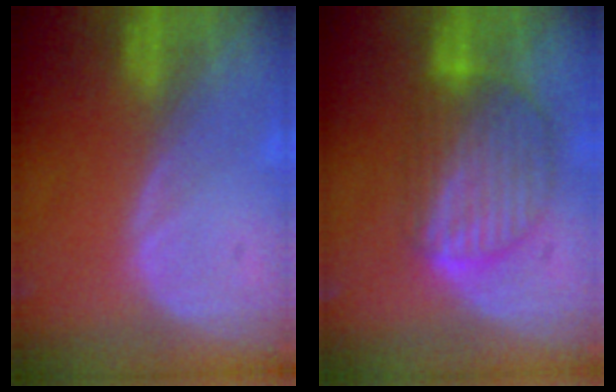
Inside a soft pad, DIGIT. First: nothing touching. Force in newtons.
{"total": 8.9, "press": 7.7, "slide": 4.4}